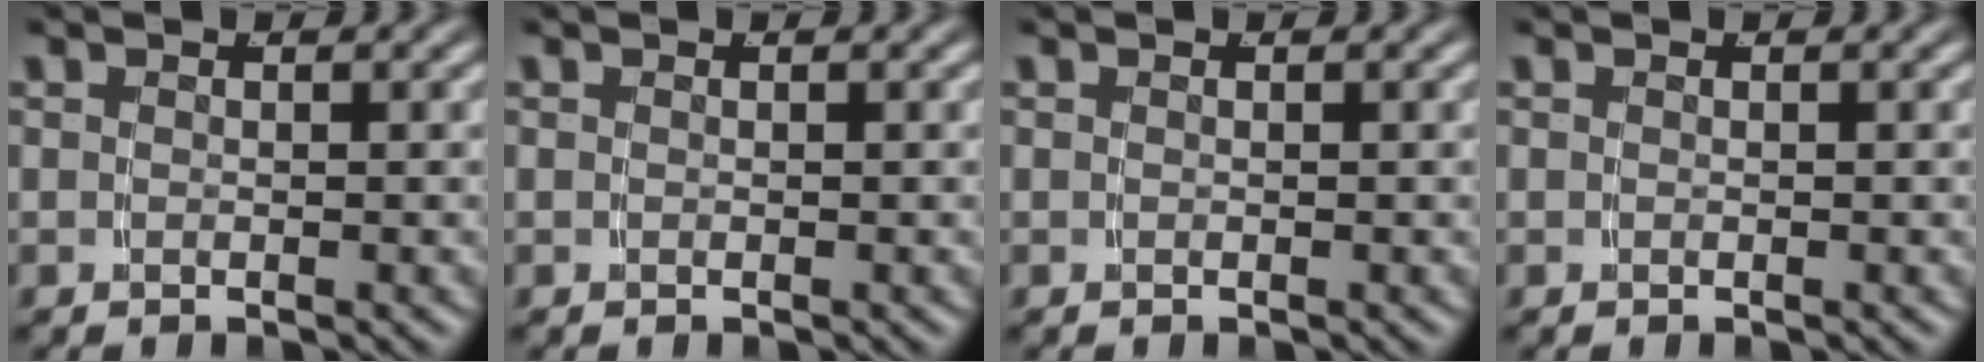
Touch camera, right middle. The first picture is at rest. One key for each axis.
{"total": 0.0}
{"total": 0.0}
{"total": 0.0}